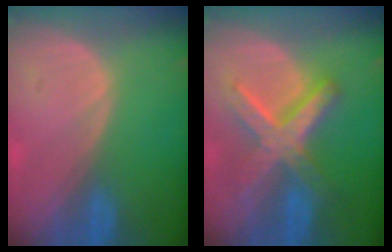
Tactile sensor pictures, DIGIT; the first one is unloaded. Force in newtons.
{"total": 8.6, "press": 8.6, "slide": 0.7}